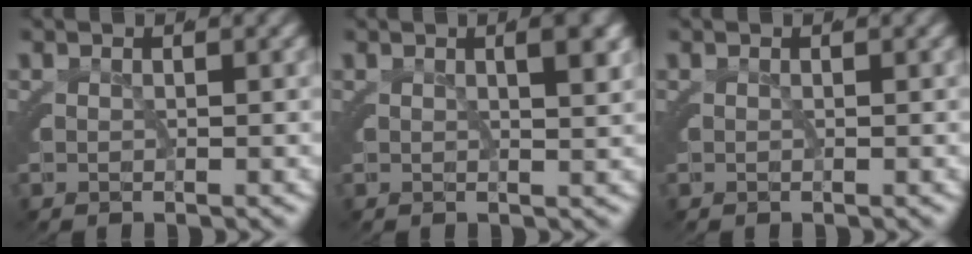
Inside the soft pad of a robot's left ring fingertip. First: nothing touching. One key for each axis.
{"total": 1.6, "fx": 0.6, "fy": -0.7, "fz": 1.4, "tx": -0.012, "ty": 0.006, "tz": 0.012}
{"total": 0.0}